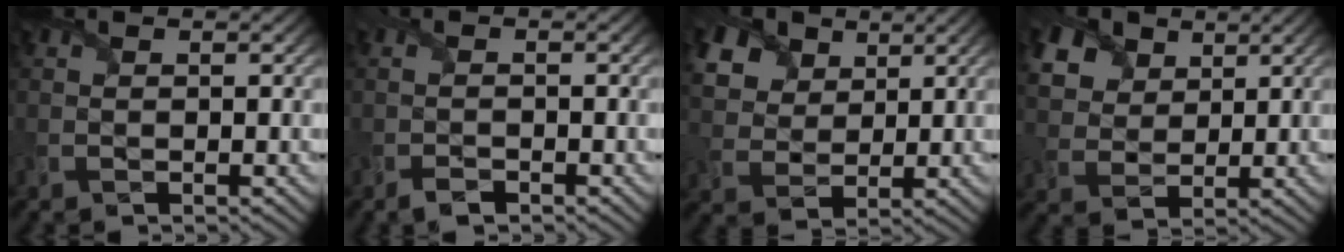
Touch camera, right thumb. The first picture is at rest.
{"total": 1.5, "force": [-1.3, 0.2, 0.7], "torque": [-0.018, 0.000, -0.027]}
{"total": 11.1, "force": [6.1, 7.7, 5.2], "torque": [-0.175, 0.016, 0.127]}
{"total": 9.4, "force": [5.2, 6.6, 4.4], "torque": [-0.164, 0.013, 0.106]}